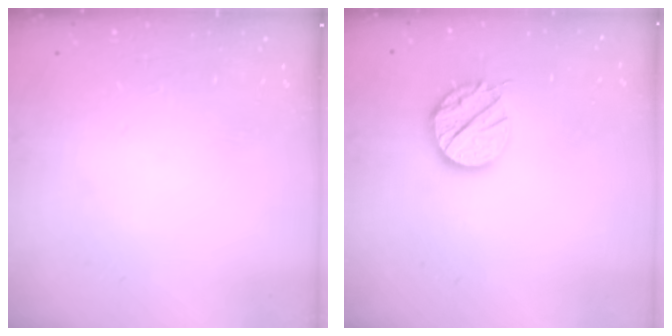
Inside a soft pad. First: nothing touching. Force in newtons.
{"total": 12.6, "press": 12.6, "slide": 0.8}